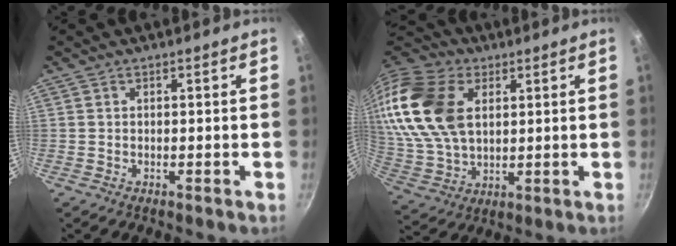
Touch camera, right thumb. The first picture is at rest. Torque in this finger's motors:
{"motor_torque": [0.81, 1.15, 2.42, 0.13, 0.29]}